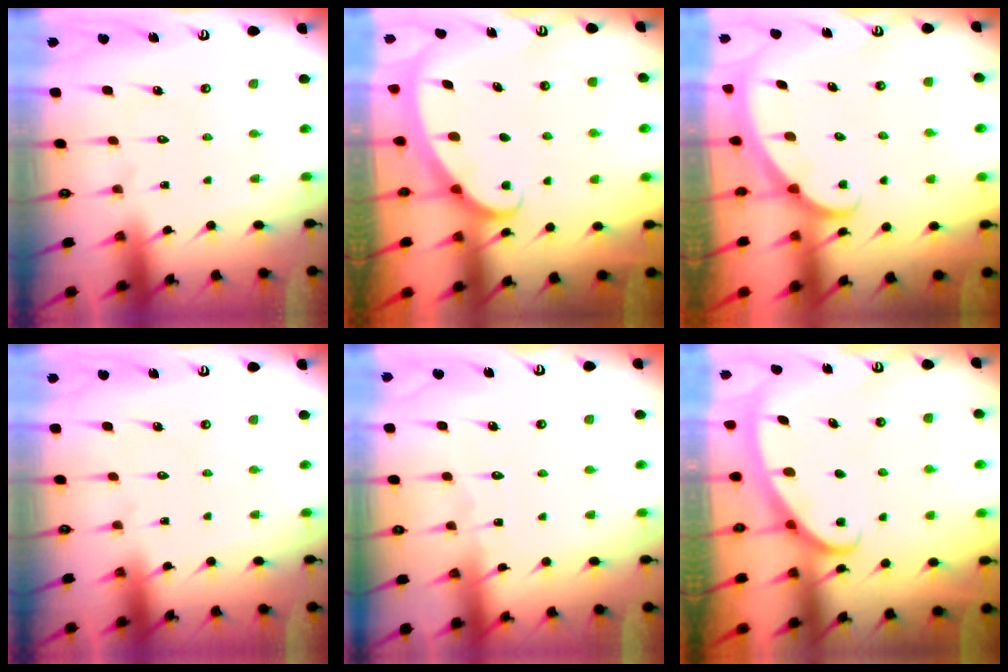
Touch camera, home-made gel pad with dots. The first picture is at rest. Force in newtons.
{"total": 2.2, "press": 2.2, "slide": 0.3}
{"total": 2.0, "press": 2.0, "slide": 0.0}
{"total": 0.0}
{"total": 2.6, "press": 2.6, "slide": 0.3}
{"total": 3.0, "press": 2.9, "slide": 0.4}